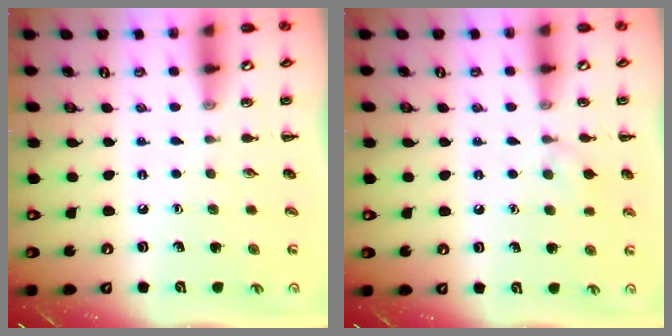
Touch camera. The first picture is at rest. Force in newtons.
{"total": 6.2, "press": 5.8, "slide": 2.1}